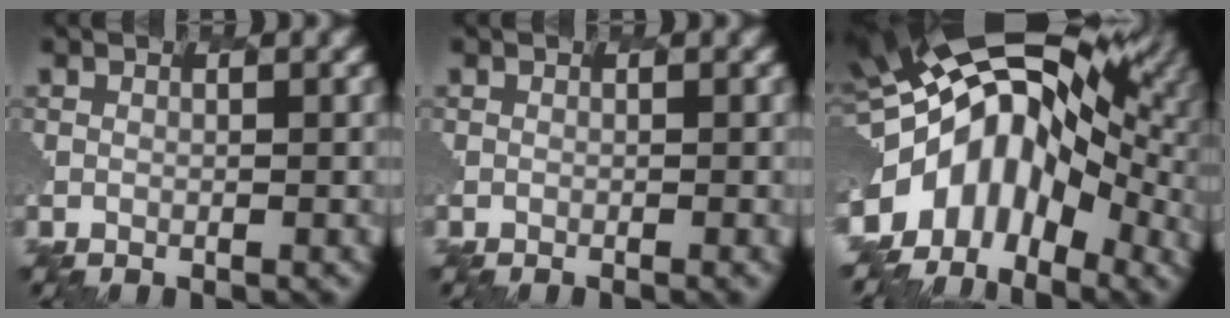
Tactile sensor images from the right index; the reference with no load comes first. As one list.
[{"total": 0.7, "force": [-0.3, 0.1, 0.6], "torque": [-0.005, 0.010, -0.009]}, {"total": 12.6, "force": [-1.5, 8.3, 9.3], "torque": [-0.175, 0.013, -0.047]}]